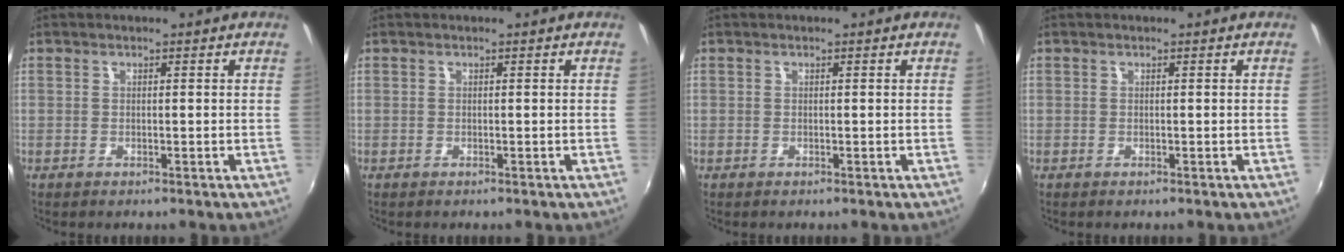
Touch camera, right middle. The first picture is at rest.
{"total": 0.0}
{"total": 0.0}
{"total": 0.0}